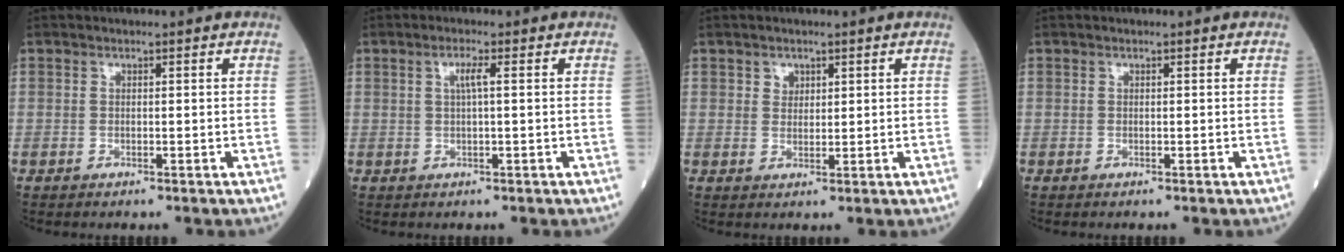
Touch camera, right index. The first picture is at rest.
{"total": 2.0, "force": [0.5, -0.1, 2.0], "torque": [-0.039, 0.002, 0.008]}
{"total": 1.7, "force": [1.0, 1.3, 0.6], "torque": [-0.003, -0.002, 0.015]}
{"total": 0.0}